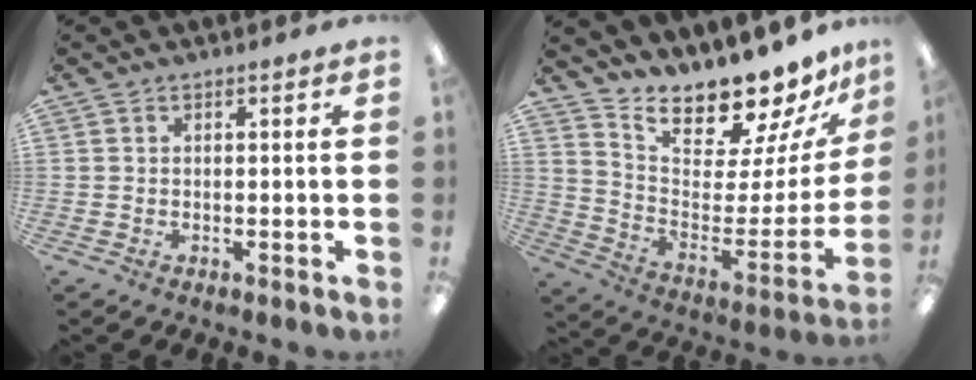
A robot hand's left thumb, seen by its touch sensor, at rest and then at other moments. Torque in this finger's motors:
{"motor_torque": [0.44, 0.20, 0.90, -1.81, 0.07]}